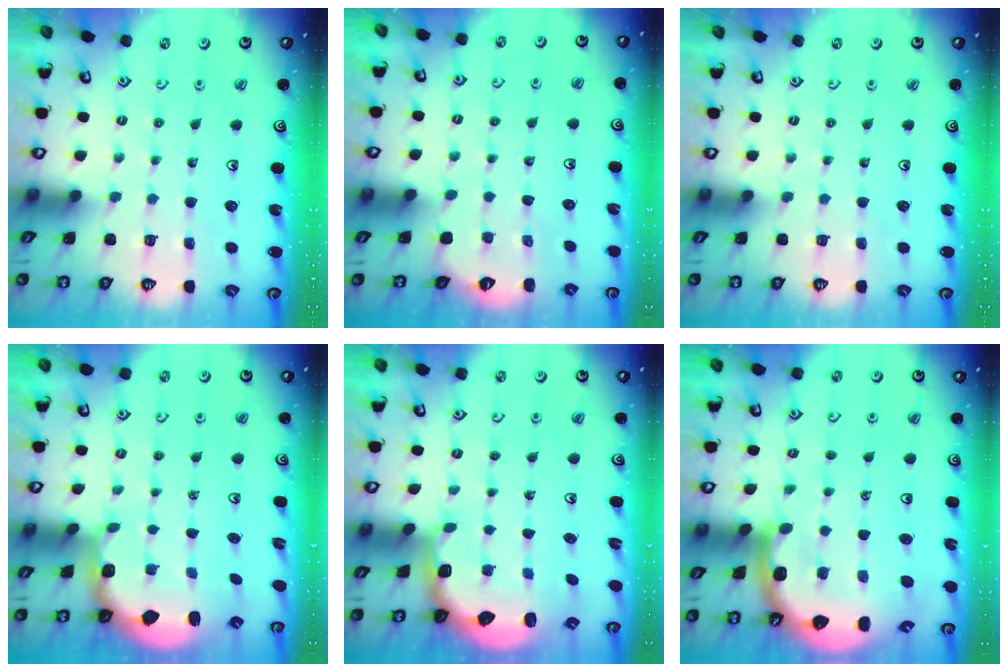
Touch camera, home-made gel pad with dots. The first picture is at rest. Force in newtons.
{"total": 2.1, "press": 1.0, "slide": 1.8}
{"total": 0.0}
{"total": 2.2, "press": 1.5, "slide": 1.6}
{"total": 2.6, "press": 1.9, "slide": 1.7}
{"total": 9.2, "press": 8.9, "slide": 2.2}